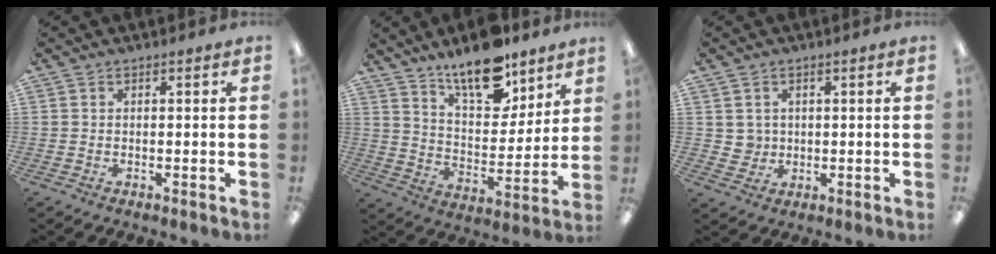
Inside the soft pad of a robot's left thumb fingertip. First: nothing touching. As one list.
[{"total": 14.8, "force": [11.7, 5.8, 6.9], "torque": [-0.108, -0.076, 0.206]}, {"total": 3.4, "force": [1.4, 3.1, -0.2], "torque": [0.000, 0.000, 0.025]}]